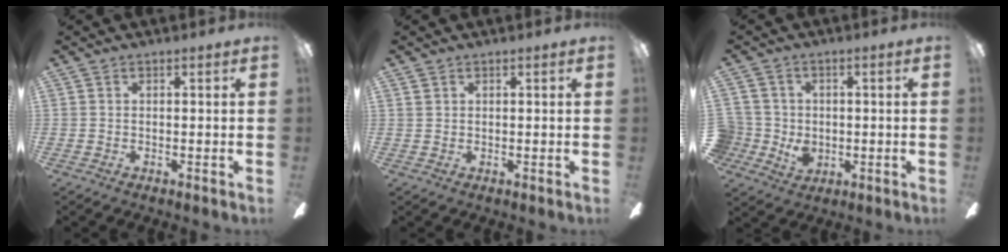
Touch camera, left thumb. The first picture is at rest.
{"total": 0.7, "force": [0.4, 0.5, 0.1], "torque": [-0.003, 0.000, 0.008]}
{"total": 7.1, "force": [-0.4, 6.8, 2.1], "torque": [-0.060, 0.001, -0.001]}